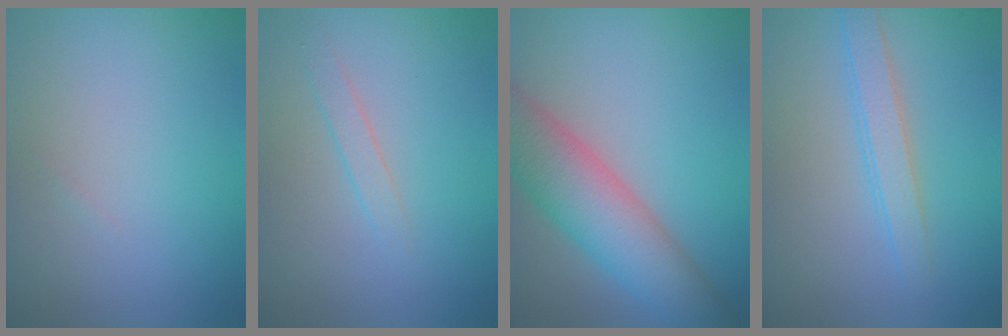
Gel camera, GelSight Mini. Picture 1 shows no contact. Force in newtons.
{"total": 1.1, "press": 1.1, "slide": 0.1}
{"total": 7.6, "press": 7.6, "slide": 0.4}
{"total": 2.4, "press": 2.4, "slide": 0.1}